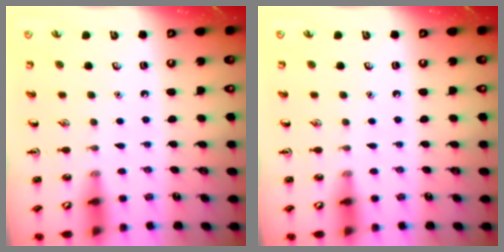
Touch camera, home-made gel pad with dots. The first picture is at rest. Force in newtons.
{"total": 0.0}